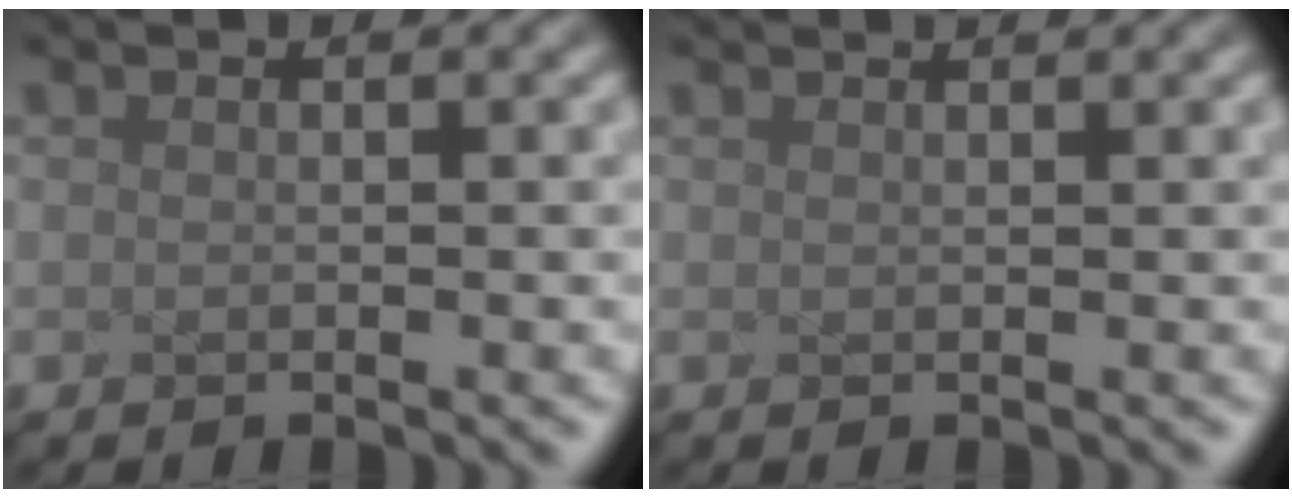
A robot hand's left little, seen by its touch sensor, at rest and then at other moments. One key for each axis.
{"total": 1.8, "fx": 1.6, "fy": 0.5, "fz": 0.7, "tx": 0.000, "ty": 0.006, "tz": 0.003}